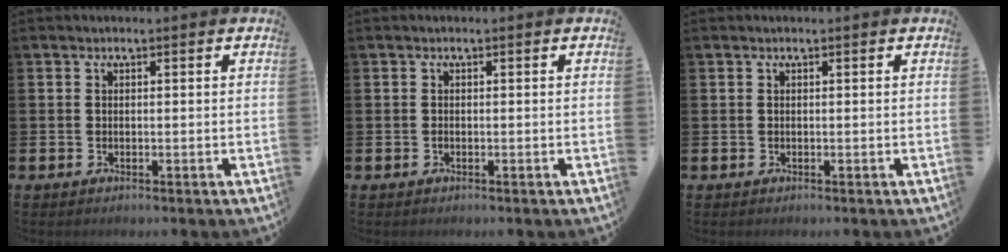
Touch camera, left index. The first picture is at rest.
{"total": 0.0}
{"total": 0.0}